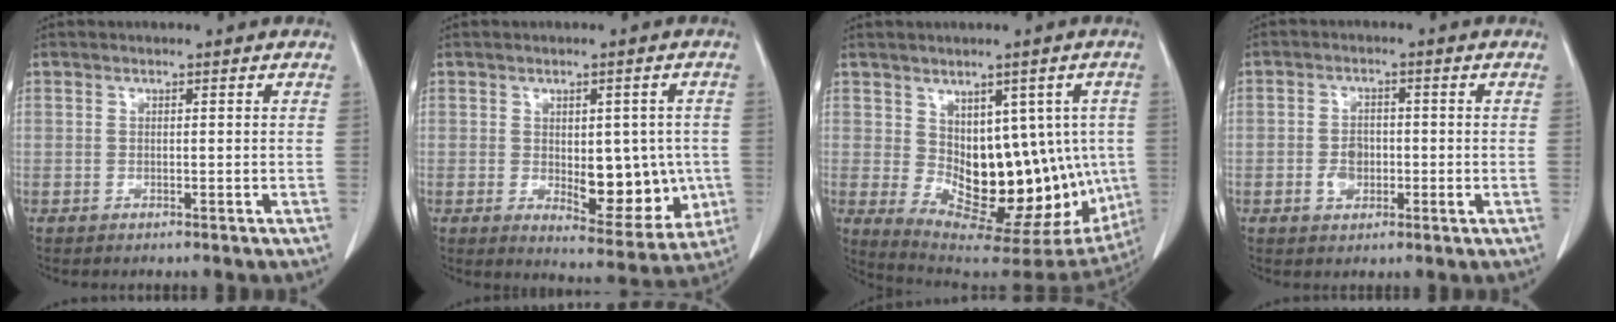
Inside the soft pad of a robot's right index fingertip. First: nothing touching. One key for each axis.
{"total": 10.4, "fx": -0.9, "fy": 5.1, "fz": 9.0, "tx": -0.101, "ty": -0.002, "tz": 0.005}
{"total": 17.8, "fx": -0.7, "fy": 9.1, "fz": 15.2, "tx": -0.187, "ty": 0.002, "tz": 0.020}
{"total": 3.6, "fx": -0.7, "fy": 2.5, "fz": 2.4, "tx": -0.042, "ty": 0.003, "tz": -0.008}